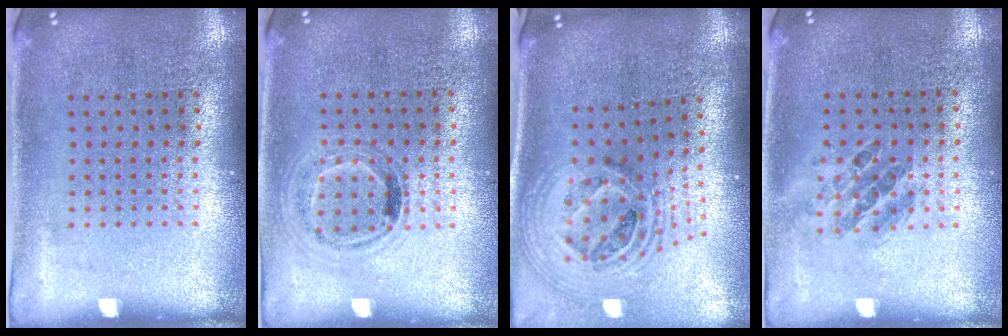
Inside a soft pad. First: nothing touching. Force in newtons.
{"total": 0.9, "press": 0.9, "slide": 0.3}
{"total": 2.3, "press": 1.7, "slide": 1.5}
{"total": 1.0, "press": 0.8, "slide": 0.6}